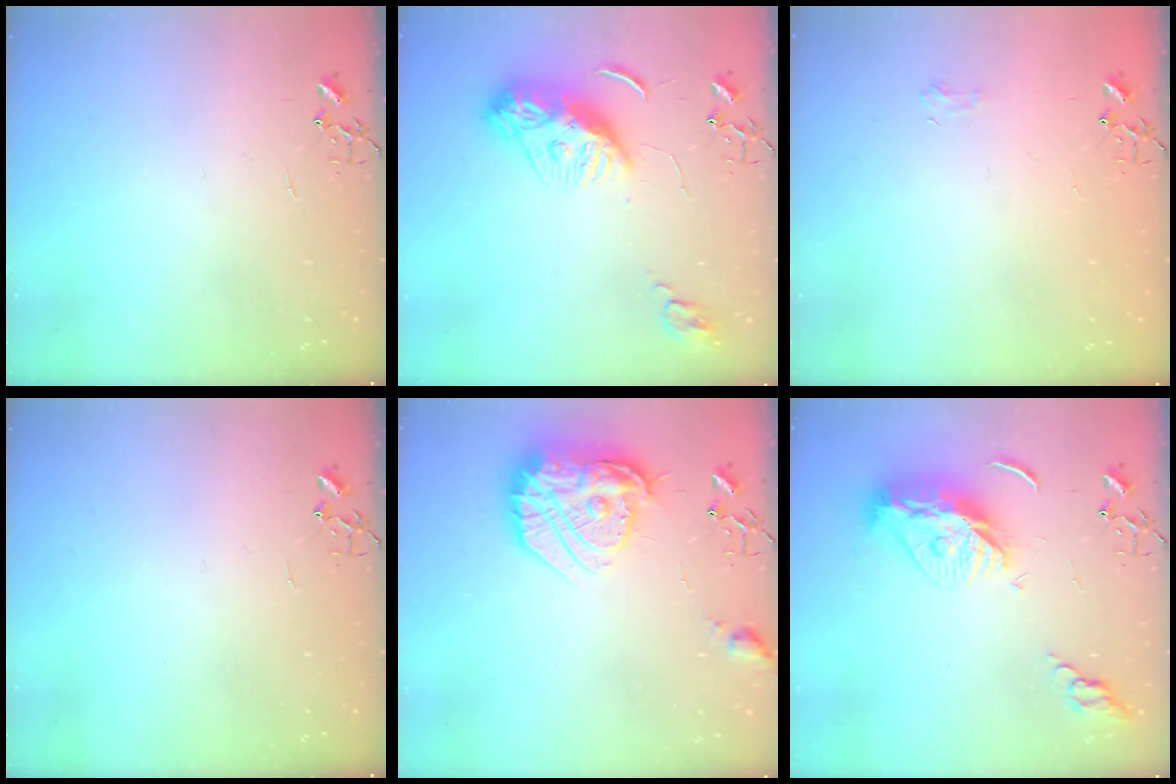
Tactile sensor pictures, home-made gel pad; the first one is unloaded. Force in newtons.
{"total": 11.9, "press": 11.9, "slide": 0.9}
{"total": 4.8, "press": 4.7, "slide": 0.6}
{"total": 0.0}
{"total": 21.6, "press": 21.5, "slide": 1.7}
{"total": 13.4, "press": 13.4, "slide": 1.2}